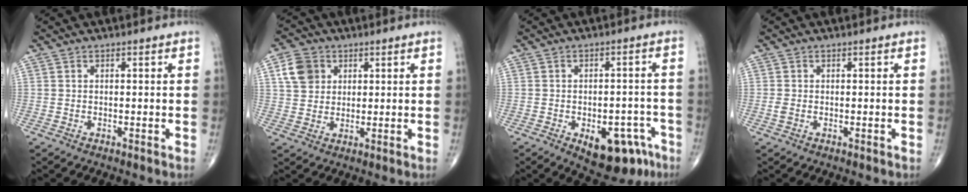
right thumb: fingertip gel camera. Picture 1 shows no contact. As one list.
[{"total": 6.8, "force": [2.4, 5.6, 3.0], "torque": [-0.036, -0.001, 0.045]}, {"total": 12.2, "force": [-6.3, 6.6, 8.2], "torque": [-0.075, 0.034, -0.075]}, {"total": 1.2, "force": [-0.2, 0.8, 0.8], "torque": [-0.023, -0.002, -0.004]}]